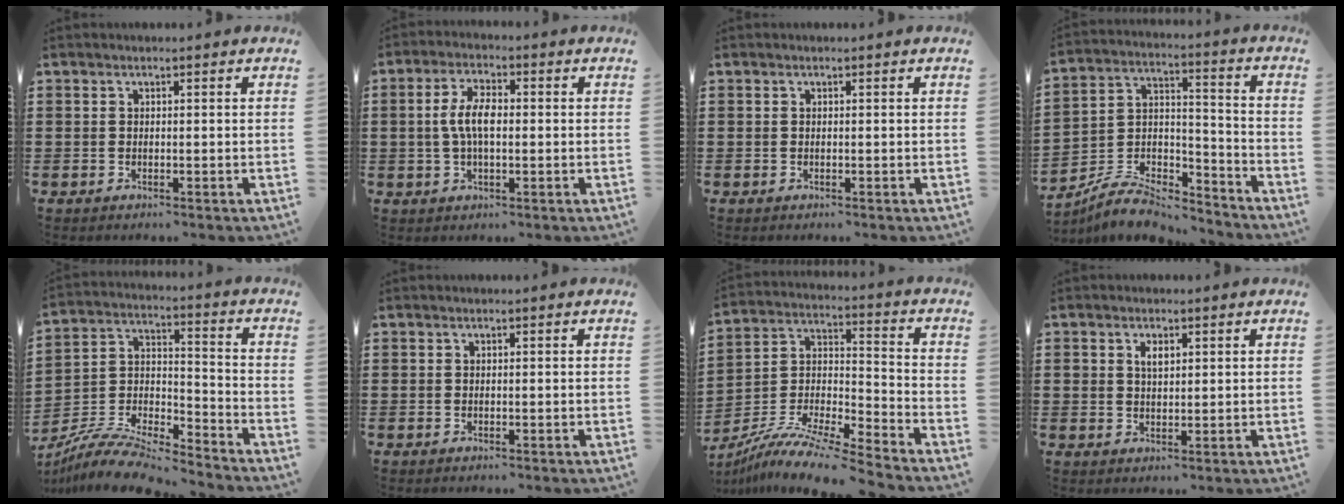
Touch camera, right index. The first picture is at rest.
{"total": 5.6, "force": [0.1, 2.1, 5.2], "torque": [-0.111, 0.002, -0.003]}
{"total": 0.0}
{"total": 7.8, "force": [-7.3, 2.1, 2.1], "torque": [-0.044, 0.014, -0.143]}
{"total": 9.2, "force": [-8.8, 0.9, 2.6], "torque": [-0.058, 0.004, -0.178]}
{"total": 0.0}
{"total": 10.2, "force": [-9.3, 0.2, 4.2], "torque": [-0.083, 0.003, -0.189]}
{"total": 2.2, "force": [0.9, 1.3, 1.5], "torque": [-0.032, 0.006, 0.017]}